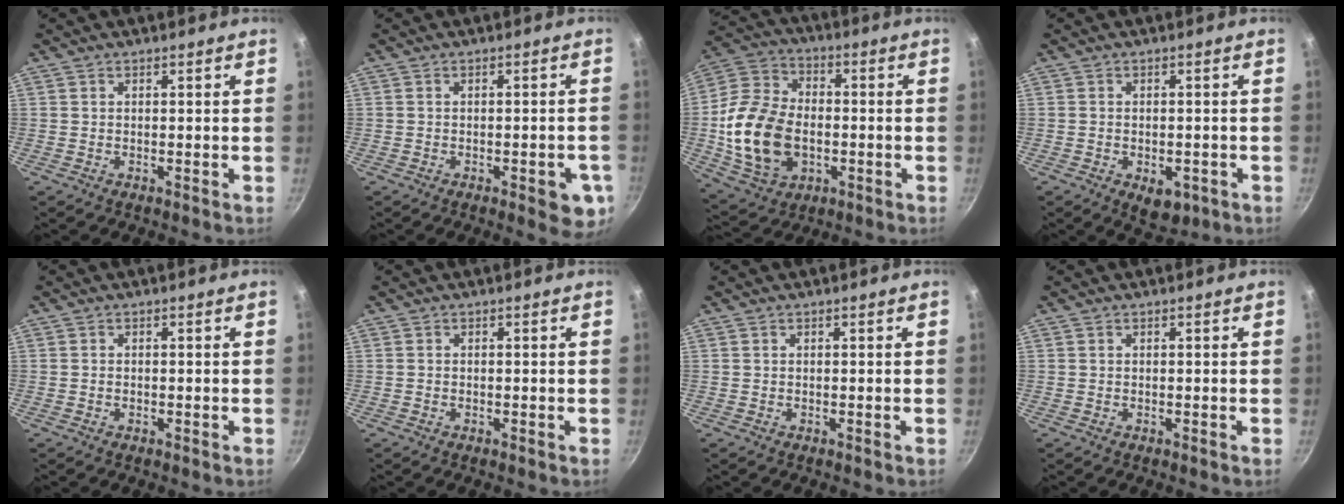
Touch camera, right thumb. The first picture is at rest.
{"total": 7.1, "force": [-2.6, 2.6, 6.1], "torque": [-0.054, 0.005, -0.030]}
{"total": 19.0, "force": [-2.7, 13.2, 13.4], "torque": [-0.245, 0.019, -0.046]}
{"total": 5.6, "force": [-2.2, 3.4, 3.9], "torque": [-0.034, 0.009, -0.019]}
{"total": 0.5, "force": [-0.2, 0.4, 0.3], "torque": [-0.004, 0.002, -0.004]}
{"total": 0.0}
{"total": 0.0}
{"total": 0.0}